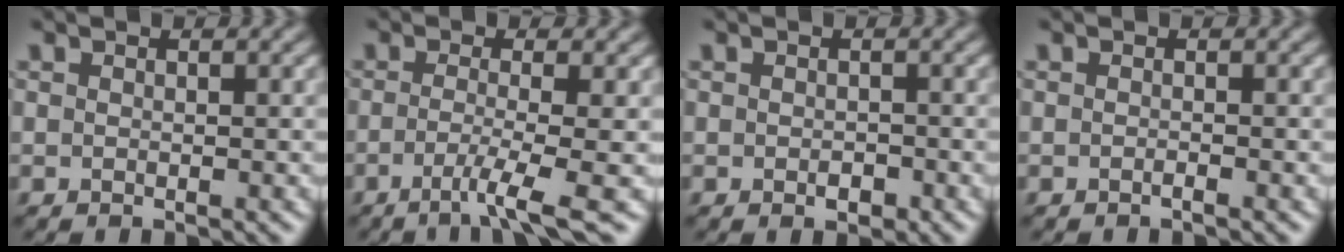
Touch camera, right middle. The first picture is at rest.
{"total": 4.1, "force": [-1.6, 0.6, 3.7], "torque": [-0.061, -0.008, -0.038]}
{"total": 1.1, "force": [-0.5, 0.7, 0.8], "torque": [-0.012, -0.001, -0.007]}
{"total": 0.6, "force": [-0.4, 0.0, 0.4], "torque": [-0.007, 0.000, -0.008]}